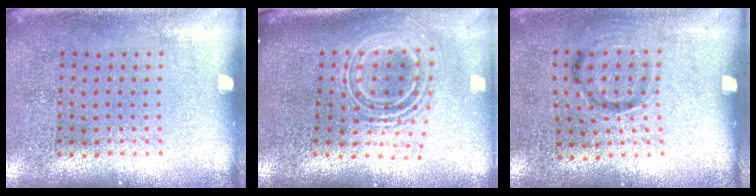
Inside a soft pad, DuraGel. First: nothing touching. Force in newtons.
{"total": 2.5, "press": 1.8, "slide": 1.8}
{"total": 1.0, "press": 0.6, "slide": 0.8}